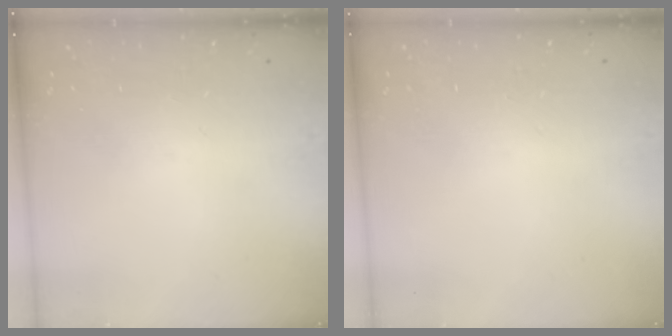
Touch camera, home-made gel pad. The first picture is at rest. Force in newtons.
{"total": 2.6, "press": 2.6, "slide": 0.2}